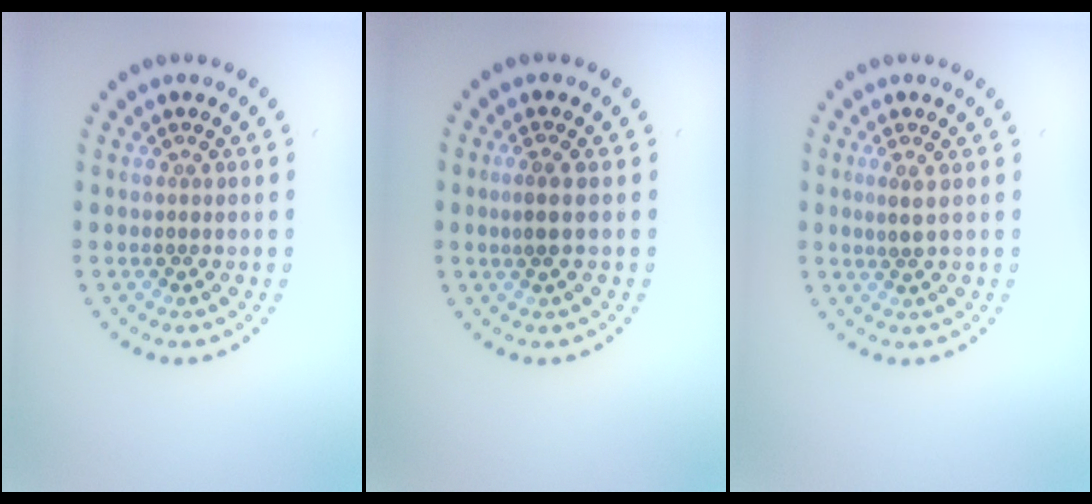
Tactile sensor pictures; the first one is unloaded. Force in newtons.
{"total": 1.6, "press": 1.4, "slide": 0.8}
{"total": 1.2, "press": 0.9, "slide": 0.8}